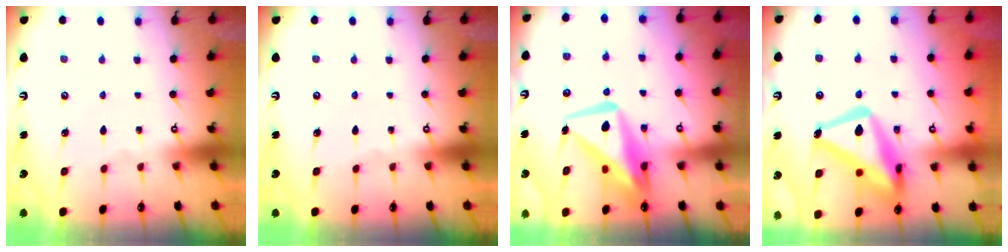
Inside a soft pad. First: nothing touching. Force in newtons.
{"total": 0.0}
{"total": 12.5, "press": 12.4, "slide": 1.4}
{"total": 19.5, "press": 19.4, "slide": 1.7}